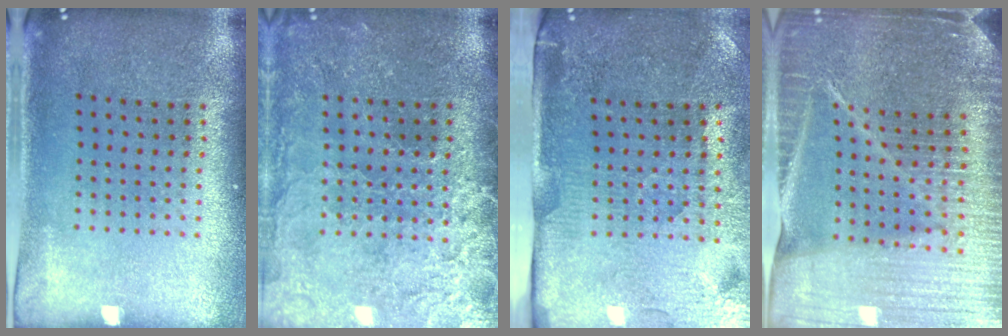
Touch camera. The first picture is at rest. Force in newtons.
{"total": 3.7, "press": 3.4, "slide": 1.5}
{"total": 4.4, "press": 3.7, "slide": 2.4}
{"total": 5.4, "press": 4.7, "slide": 2.5}